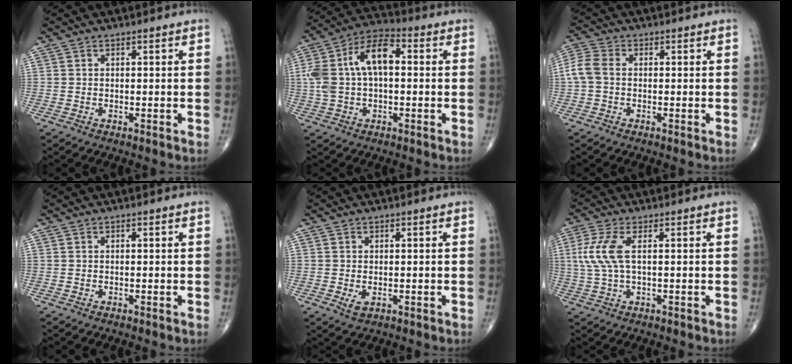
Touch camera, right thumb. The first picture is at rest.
{"total": 13.9, "force": [1.5, 7.6, 11.5], "torque": [-0.231, 0.042, 0.022]}
{"total": 4.9, "force": [-0.2, 3.4, 3.5], "torque": [-0.090, 0.013, -0.013]}
{"total": 0.0}
{"total": 1.8, "force": [-0.3, 1.0, 1.4], "torque": [-0.022, -0.004, -0.002]}
{"total": 6.8, "force": [1.2, 2.4, 6.2], "torque": [-0.173, 0.008, 0.024]}